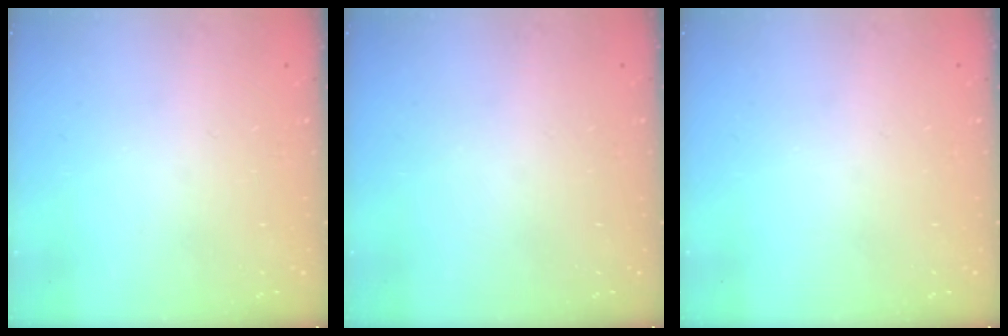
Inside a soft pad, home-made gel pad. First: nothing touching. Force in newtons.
{"total": 0.0}
{"total": 0.0}